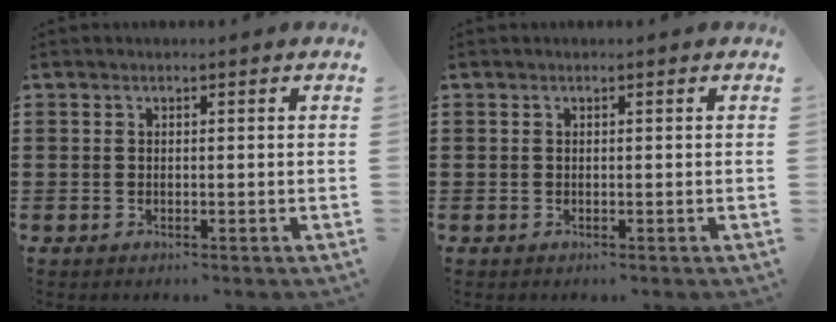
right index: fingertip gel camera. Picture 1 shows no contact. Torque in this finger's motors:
{"motor_torque": [-0.05, 0.10, 0.00, 0.01]}